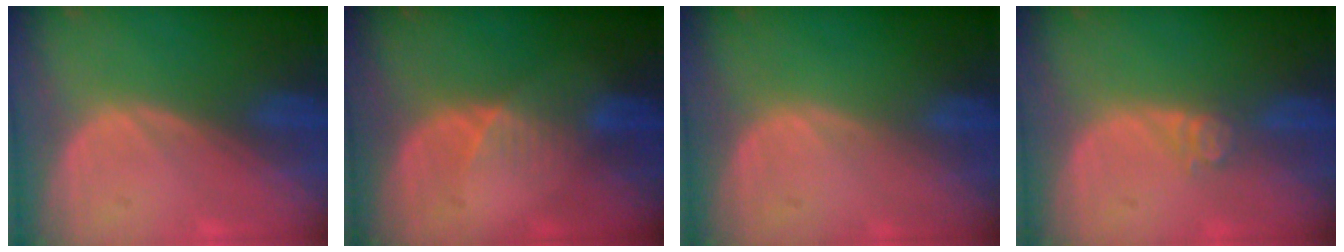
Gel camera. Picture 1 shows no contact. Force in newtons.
{"total": 3.0, "press": 2.6, "slide": 1.5}
{"total": 0.0}
{"total": 2.7, "press": 2.2, "slide": 1.5}